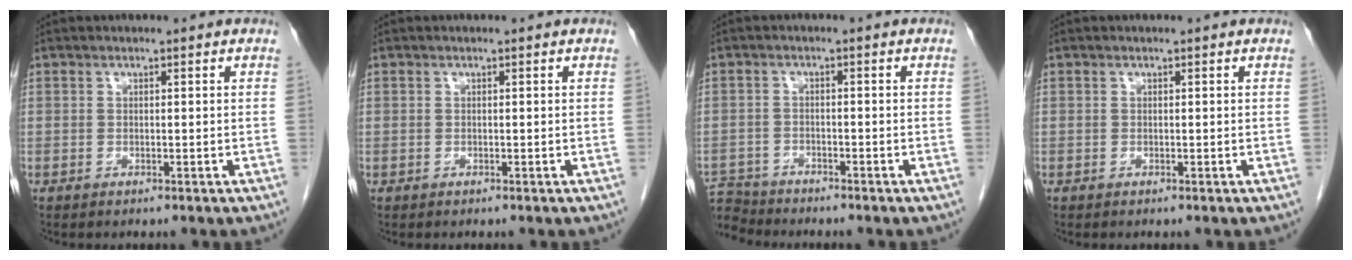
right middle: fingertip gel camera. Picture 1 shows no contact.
{"total": 0.0}
{"total": 5.8, "force": [-5.7, 1.1, -0.4], "torque": [0.007, -0.001, -0.110]}
{"total": 0.0}